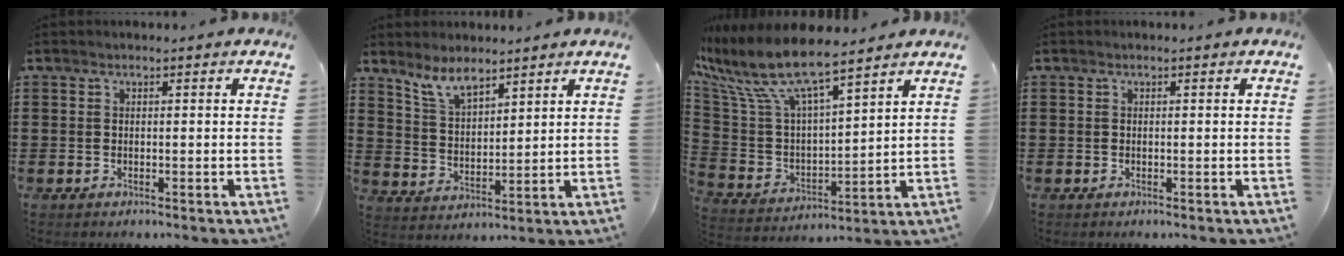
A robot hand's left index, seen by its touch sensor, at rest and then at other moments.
{"total": 5.9, "force": [5.2, 1.6, 2.4], "torque": [-0.063, -0.014, 0.096]}
{"total": 10.3, "force": [8.5, 1.8, 5.6], "torque": [-0.152, -0.053, 0.144]}
{"total": 0.0}